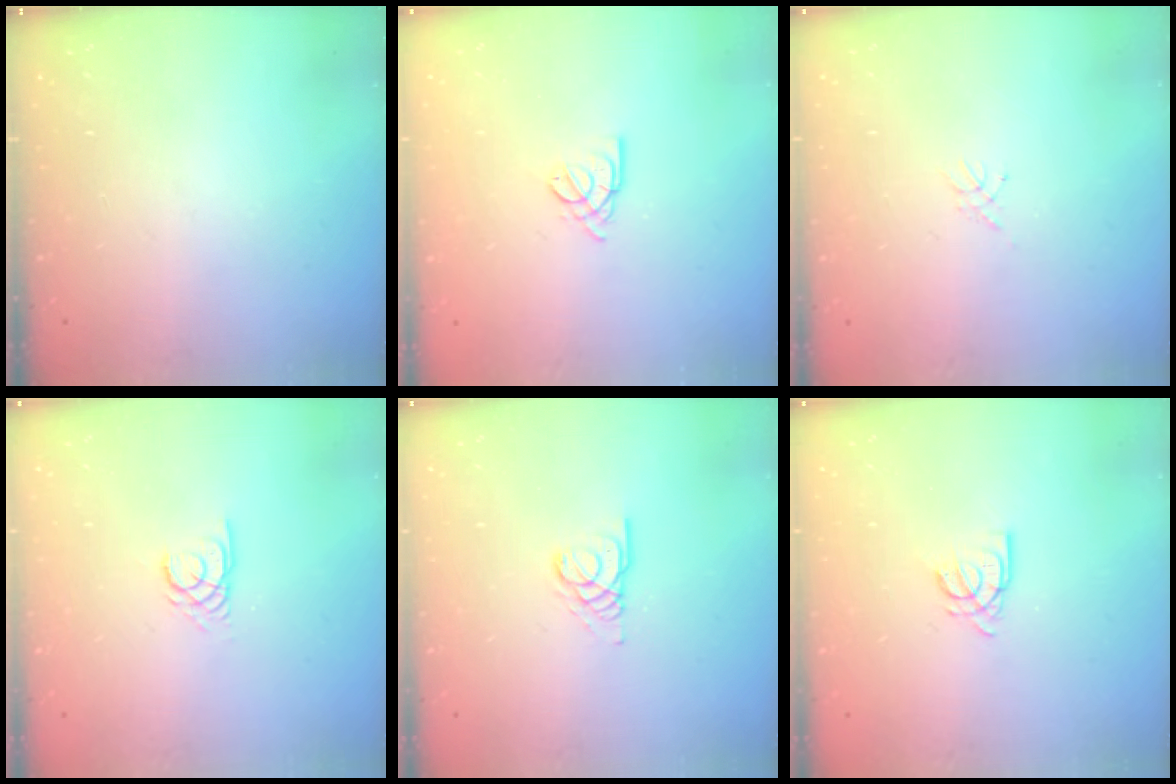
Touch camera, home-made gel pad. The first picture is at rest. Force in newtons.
{"total": 3.0, "press": 2.9, "slide": 0.5}
{"total": 2.3, "press": 2.2, "slide": 0.3}
{"total": 2.4, "press": 2.4, "slide": 0.2}
{"total": 3.4, "press": 3.4, "slide": 0.3}
{"total": 6.7, "press": 6.7, "slide": 0.5}